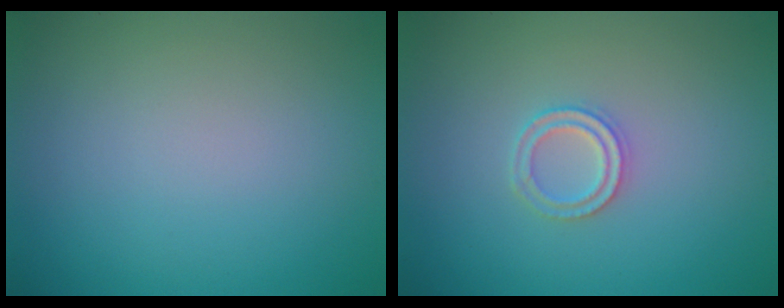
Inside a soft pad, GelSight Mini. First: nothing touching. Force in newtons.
{"total": 2.0, "press": 1.9, "slide": 0.4}